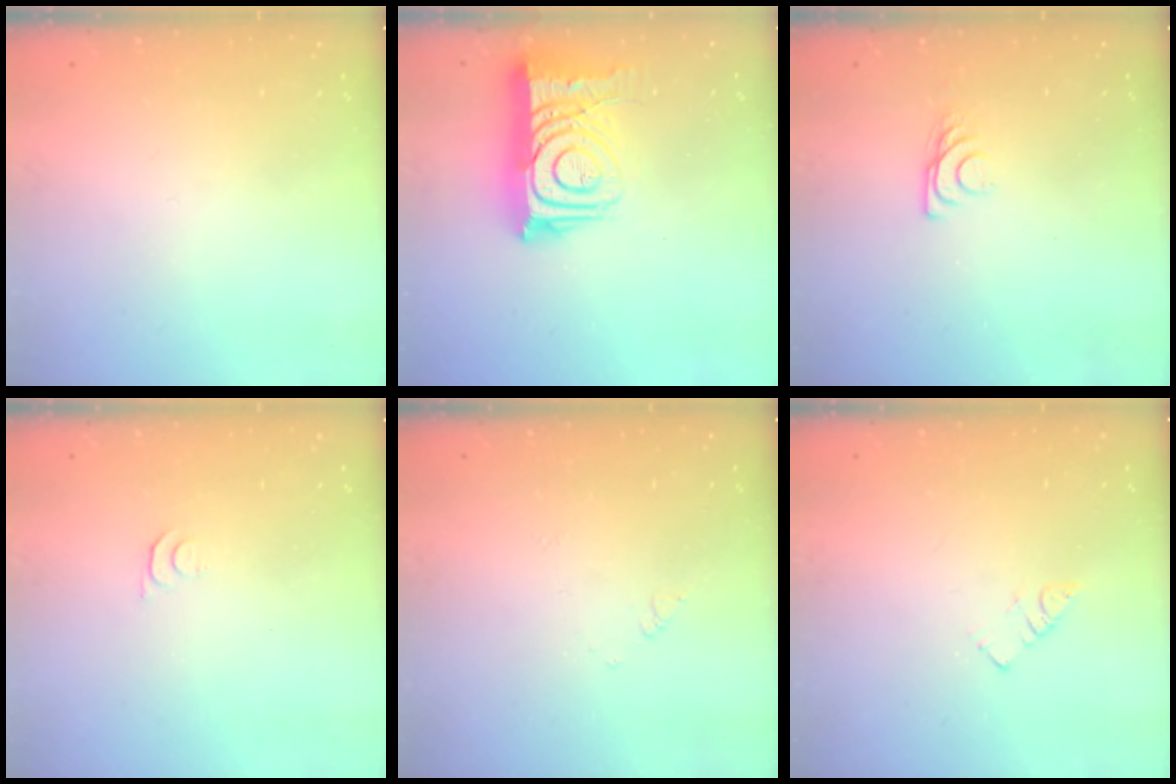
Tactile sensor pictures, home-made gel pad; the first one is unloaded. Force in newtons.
{"total": 16.4, "press": 16.3, "slide": 1.6}
{"total": 6.8, "press": 6.8, "slide": 0.6}
{"total": 4.1, "press": 4.0, "slide": 0.6}
{"total": 3.0, "press": 3.0, "slide": 0.4}
{"total": 2.5, "press": 2.5, "slide": 0.1}